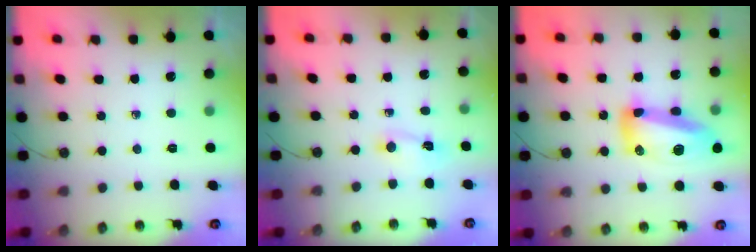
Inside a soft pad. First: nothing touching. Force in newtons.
{"total": 1.5, "press": 1.4, "slide": 0.4}
{"total": 16.4, "press": 16.3, "slide": 1.5}